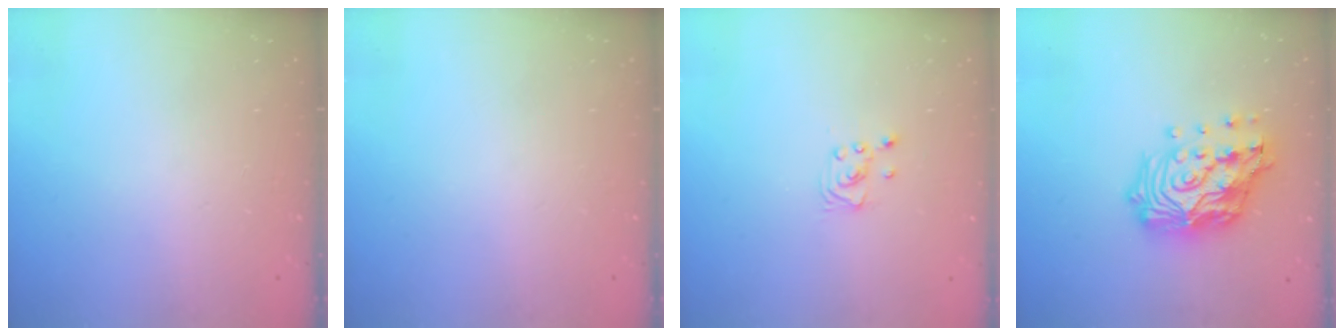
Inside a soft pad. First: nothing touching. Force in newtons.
{"total": 0.0}
{"total": 2.2, "press": 2.2, "slide": 0.2}
{"total": 20.6, "press": 20.5, "slide": 2.7}